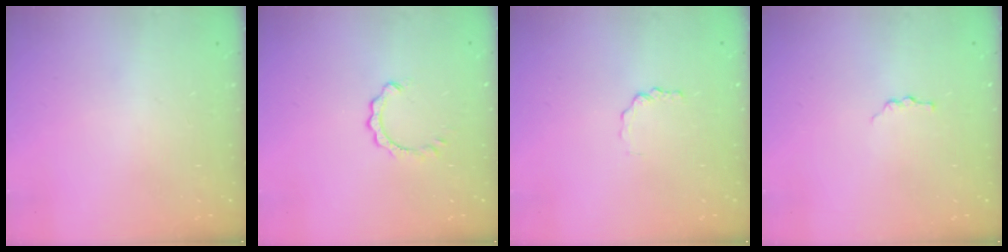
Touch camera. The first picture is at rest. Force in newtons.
{"total": 1.0, "press": 1.0, "slide": 0.2}
{"total": 1.8, "press": 1.8, "slide": 0.3}
{"total": 2.9, "press": 2.9, "slide": 0.3}